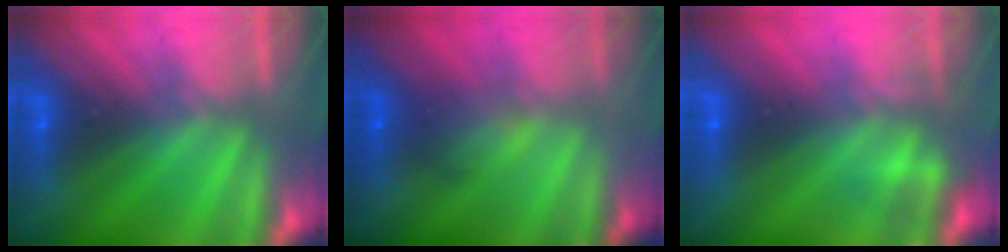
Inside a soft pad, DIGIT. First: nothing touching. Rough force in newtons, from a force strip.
{"total": 2.2}
{"total": 2.3}